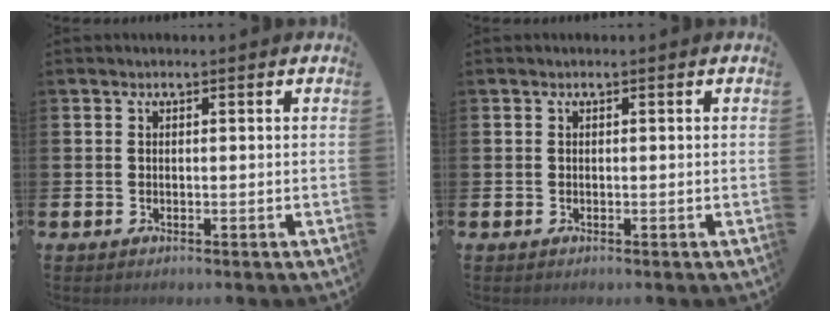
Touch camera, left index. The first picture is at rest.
{"total": 0.0}